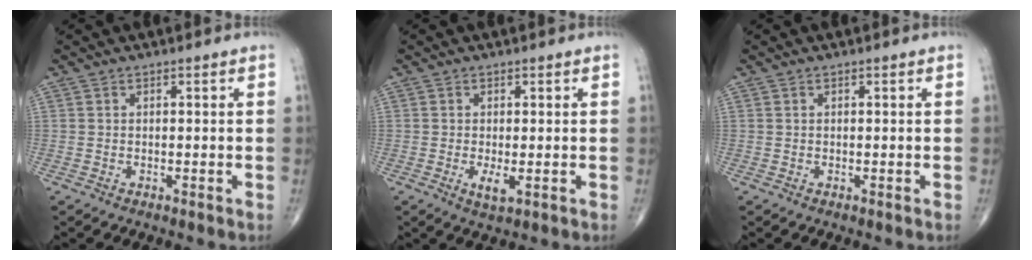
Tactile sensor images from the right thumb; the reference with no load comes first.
{"total": 2.7, "force": [-0.6, 0.9, 2.5], "torque": [-0.048, -0.008, -0.009]}
{"total": 0.0}